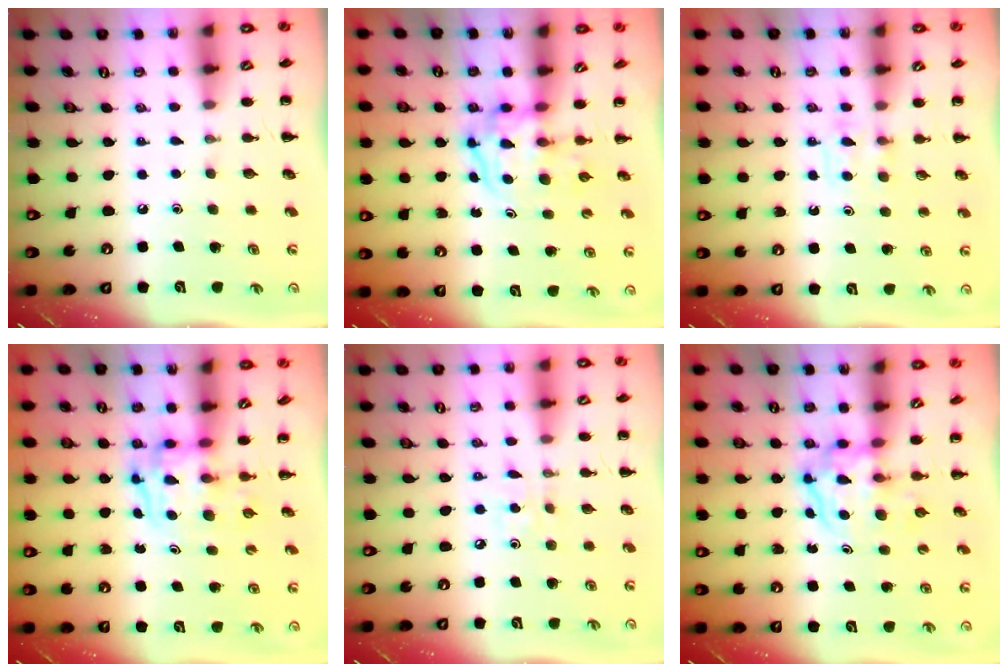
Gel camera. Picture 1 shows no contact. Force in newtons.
{"total": 3.8, "press": 3.8, "slide": 0.5}
{"total": 4.1, "press": 3.8, "slide": 1.5}
{"total": 3.3, "press": 3.2, "slide": 0.6}
{"total": 2.2, "press": 2.1, "slide": 0.6}
{"total": 3.8, "press": 3.8, "slide": 0.4}